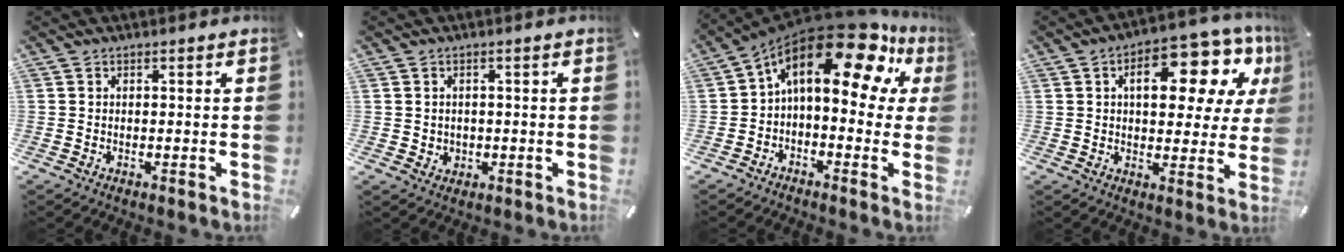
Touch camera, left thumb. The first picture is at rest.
{"total": 2.2, "force": [0.2, 2.2, 0.4], "torque": [-0.009, 0.004, 0.003]}
{"total": 18.2, "force": [8.9, 8.2, 13.6], "torque": [-0.222, -0.070, 0.142]}
{"total": 17.1, "force": [7.1, 8.5, 13.0], "torque": [-0.183, -0.032, 0.115]}